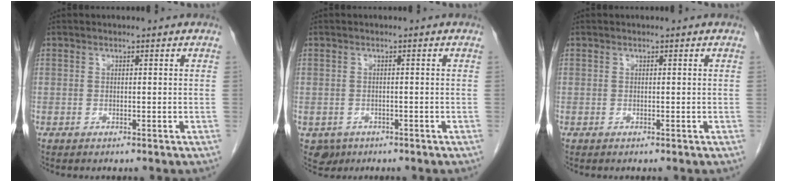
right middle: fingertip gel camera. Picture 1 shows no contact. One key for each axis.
{"total": 2.6, "fx": -1.4, "fy": 2.2, "fz": 0.4, "tx": -0.004, "ty": 0.004, "tz": -0.019}
{"total": 0.0}